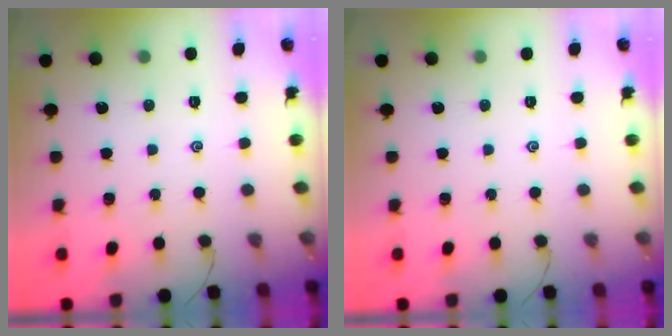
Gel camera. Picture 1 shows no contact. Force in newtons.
{"total": 0.0}